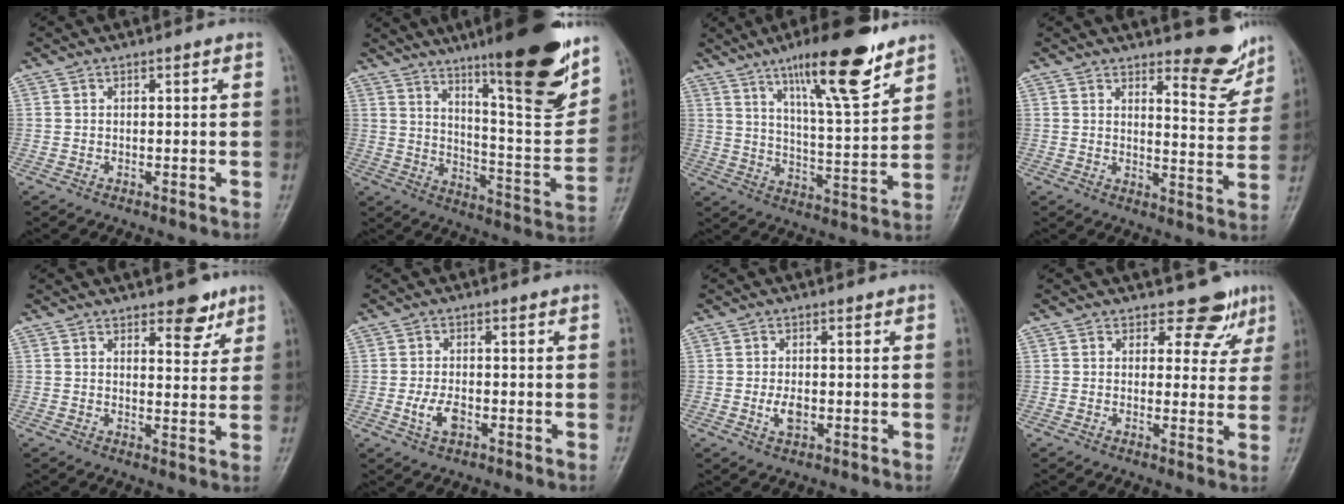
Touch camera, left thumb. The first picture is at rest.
{"total": 22.2, "force": [14.4, 3.8, 16.4], "torque": [-0.209, -0.076, 0.226]}
{"total": 17.0, "force": [11.0, 3.6, 12.4], "torque": [-0.177, -0.061, 0.182]}
{"total": 8.9, "force": [7.0, 2.6, 4.8], "torque": [-0.033, -0.060, 0.098]}
{"total": 5.6, "force": [3.7, 2.6, 3.3], "torque": [-0.019, -0.022, 0.049]}
{"total": 4.0, "force": [-1.2, 2.3, 3.0], "torque": [-0.060, 0.002, -0.022]}
{"total": 3.0, "force": [-0.5, 1.7, 2.4], "torque": [-0.044, -0.003, -0.008]}
{"total": 5.2, "force": [3.8, 3.3, 1.3], "torque": [0.015, -0.026, 0.037]}